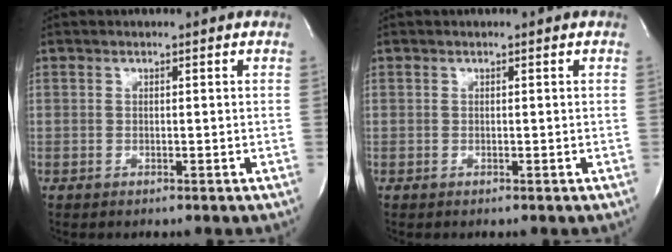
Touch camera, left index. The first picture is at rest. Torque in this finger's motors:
{"motor_torque": [0.01, 0.01, 0.00, -0.01]}